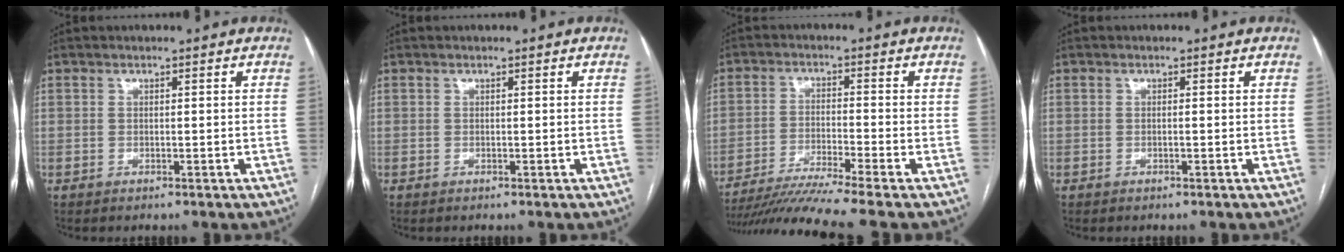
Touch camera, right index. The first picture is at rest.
{"total": 0.0}
{"total": 10.8, "force": [-9.2, -2.8, 4.9], "torque": [-0.070, -0.025, -0.157]}
{"total": 0.0}